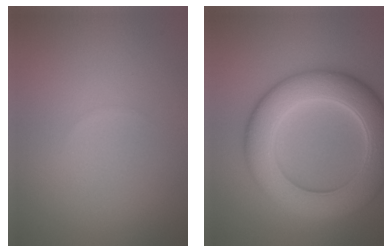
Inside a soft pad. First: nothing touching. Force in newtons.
{"total": 10.5, "press": 10.5, "slide": 0.0}